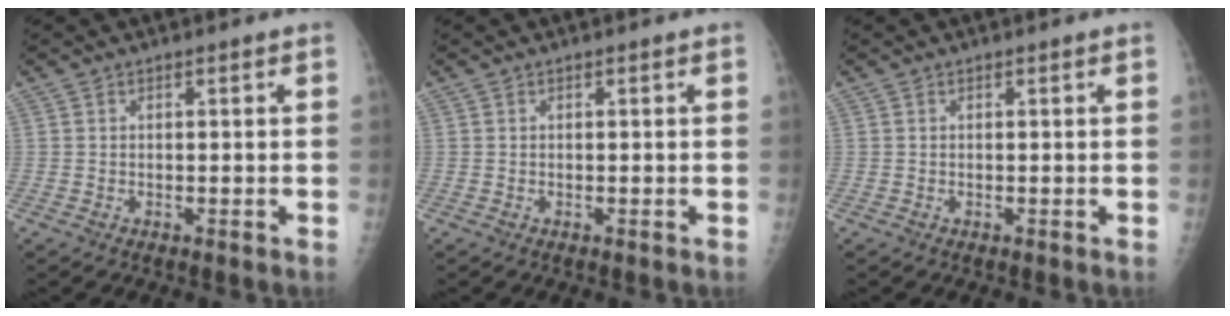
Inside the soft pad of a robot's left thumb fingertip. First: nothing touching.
{"total": 0.0}
{"total": 0.0}